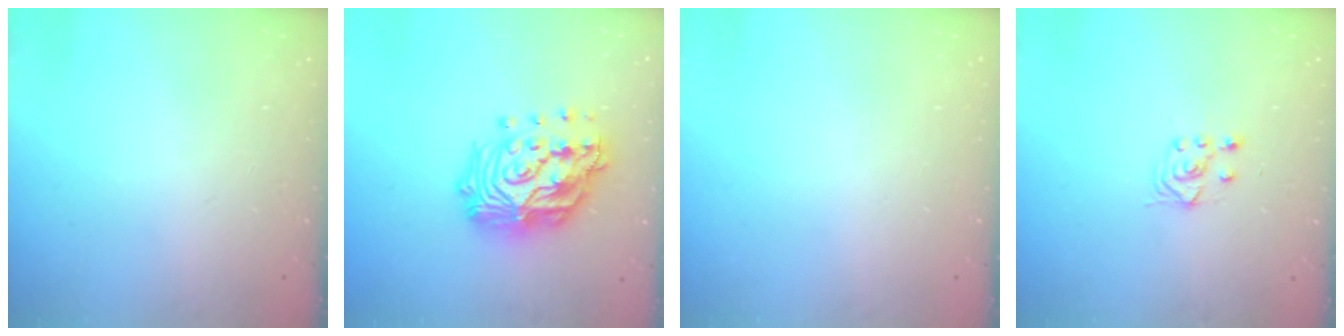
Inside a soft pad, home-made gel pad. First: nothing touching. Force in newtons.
{"total": 21.5, "press": 21.3, "slide": 2.7}
{"total": 0.0}
{"total": 3.7, "press": 3.6, "slide": 1.0}